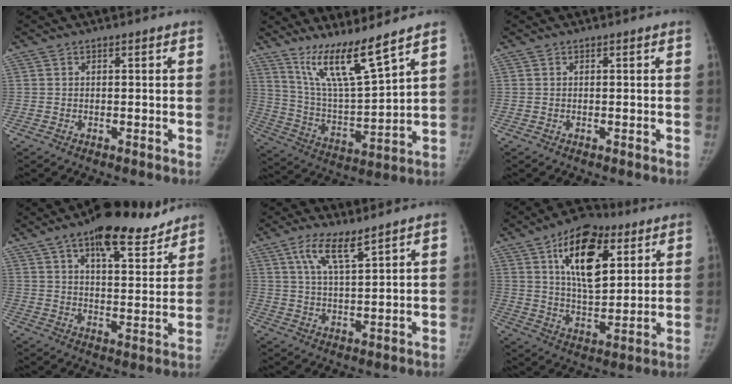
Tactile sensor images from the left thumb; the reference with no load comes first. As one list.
[{"total": 13.0, "force": [9.6, 1.0, 8.6], "torque": [-0.146, -0.072, 0.189]}, {"total": 0.0}, {"total": 16.2, "force": [11.4, 6.0, 9.7], "torque": [-0.103, -0.043, 0.175]}, {"total": 6.7, "force": [4.2, 1.6, 4.9], "torque": [-0.093, -0.020, 0.085]}, {"total": 17.5, "force": [7.2, 9.2, 13.0], "torque": [-0.171, -0.026, 0.118]}]